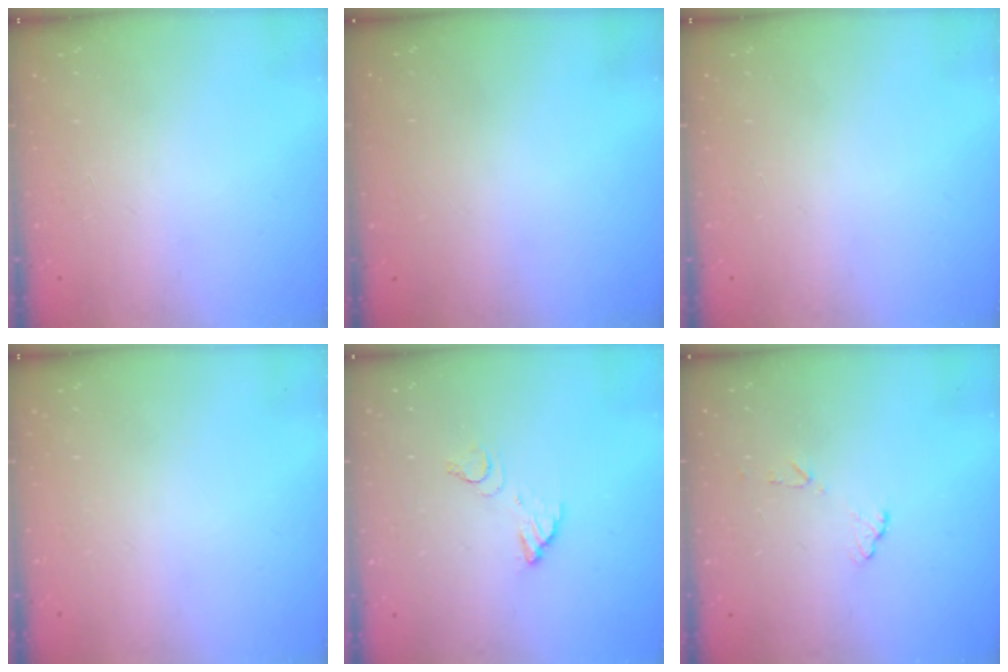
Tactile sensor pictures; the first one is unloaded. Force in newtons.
{"total": 3.0, "press": 3.0, "slide": 0.1}
{"total": 0.0}
{"total": 0.0}
{"total": 4.0, "press": 3.9, "slide": 0.3}
{"total": 7.9, "press": 7.9, "slide": 0.5}